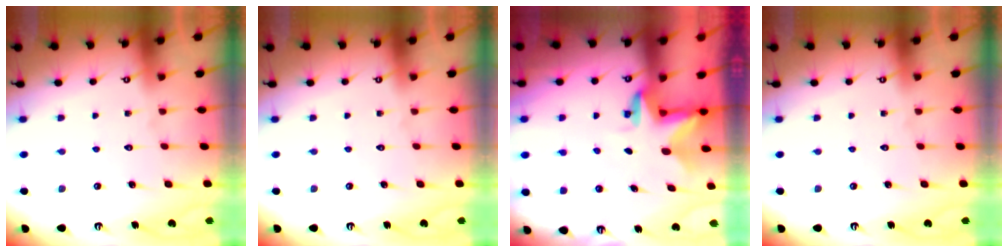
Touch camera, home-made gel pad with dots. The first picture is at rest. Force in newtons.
{"total": 0.0}
{"total": 2.8, "press": 2.8, "slide": 0.1}
{"total": 0.0}